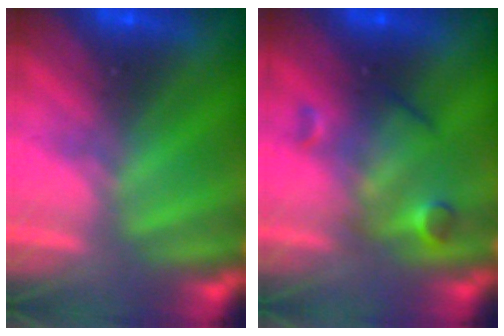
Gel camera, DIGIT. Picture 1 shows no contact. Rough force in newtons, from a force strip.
{"total": 2.5}